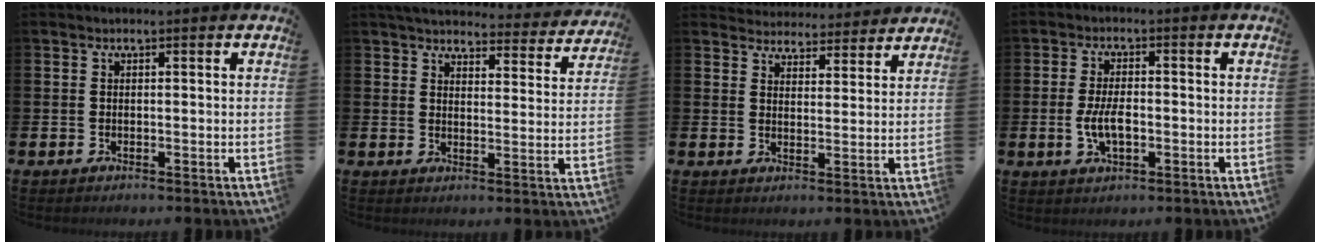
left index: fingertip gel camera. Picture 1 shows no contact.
{"total": 4.5, "force": [4.3, 0.8, 1.0], "torque": [-0.036, -0.031, 0.074]}
{"total": 4.3, "force": [4.2, 0.8, -0.5], "torque": [-0.007, -0.032, 0.074]}
{"total": 4.2, "force": [-0.7, 2.0, 3.7], "torque": [-0.071, 0.001, -0.014]}